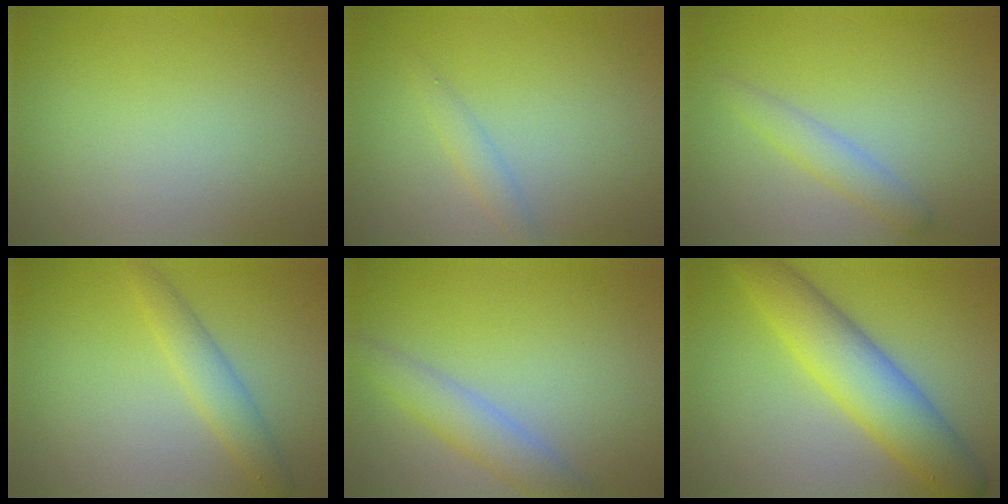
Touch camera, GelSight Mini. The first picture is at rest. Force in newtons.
{"total": 1.3, "press": 1.3, "slide": 0.0}
{"total": 2.0, "press": 2.0, "slide": 0.1}
{"total": 2.6, "press": 2.6, "slide": 0.1}
{"total": 3.4, "press": 3.4, "slide": 0.2}
{"total": 6.9, "press": 6.9, "slide": 0.0}